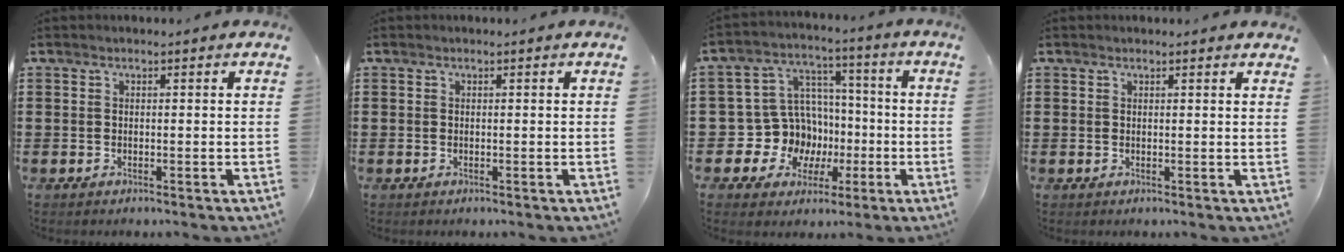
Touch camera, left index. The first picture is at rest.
{"total": 0.0}
{"total": 10.6, "force": [-1.6, 10.1, 2.8], "torque": [-0.102, 0.001, -0.018]}
{"total": 0.8, "force": [0.7, 0.3, 0.1], "torque": [-0.004, 0.001, 0.015]}